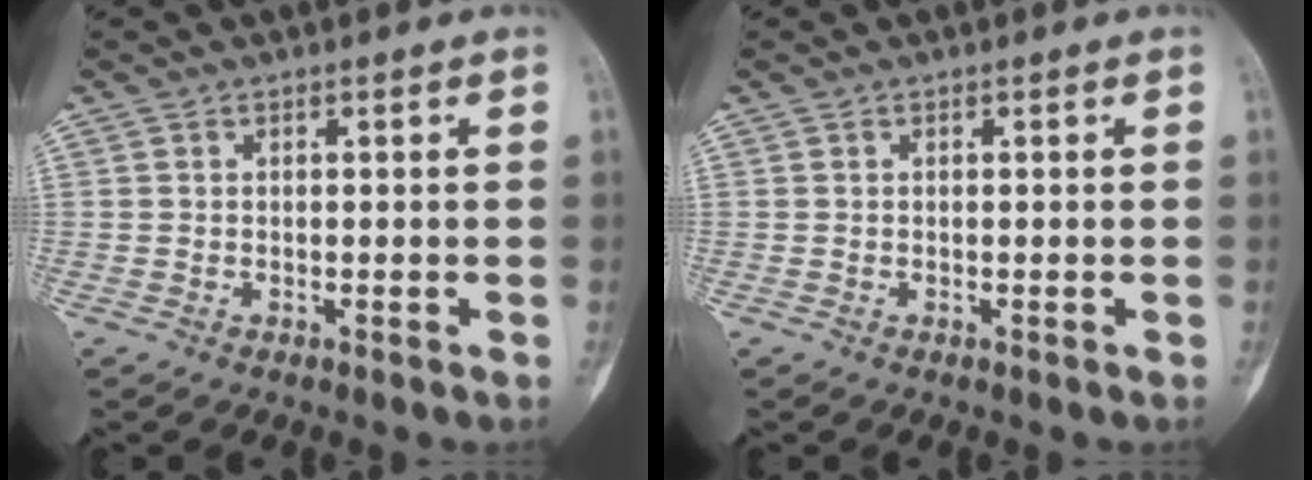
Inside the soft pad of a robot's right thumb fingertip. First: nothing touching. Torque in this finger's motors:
{"motor_torque": [0.04, 0.04, 0.00, 0.01, 0.00]}